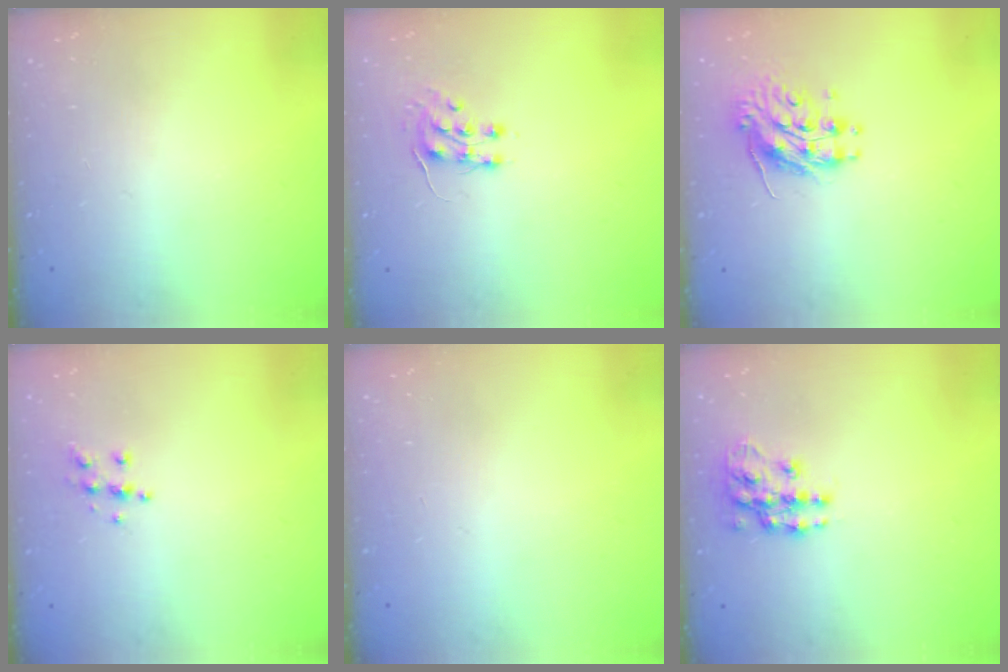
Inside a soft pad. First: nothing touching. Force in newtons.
{"total": 7.4, "press": 7.4, "slide": 0.7}
{"total": 10.2, "press": 10.2, "slide": 0.8}
{"total": 6.4, "press": 6.4, "slide": 0.6}
{"total": 0.0}
{"total": 11.8, "press": 11.7, "slide": 0.6}